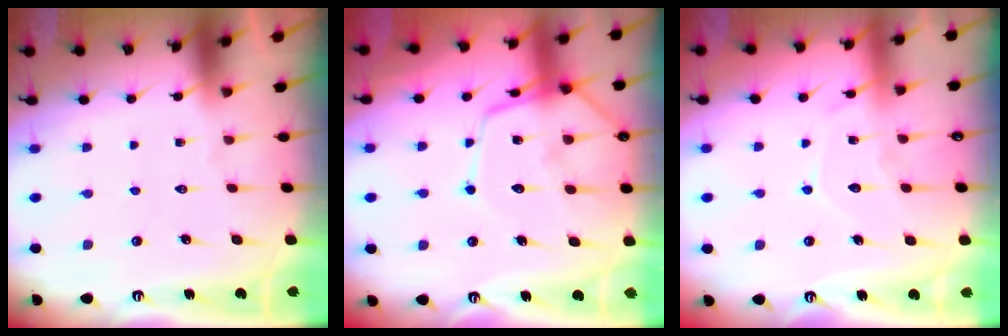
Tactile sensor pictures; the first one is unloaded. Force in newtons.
{"total": 12.1, "press": 12.1, "slide": 1.1}
{"total": 8.8, "press": 8.8, "slide": 0.9}